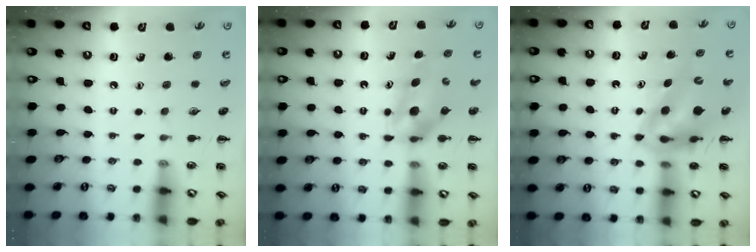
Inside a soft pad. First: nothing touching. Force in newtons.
{"total": 5.8, "press": 5.8, "slide": 0.7}
{"total": 10.6, "press": 10.1, "slide": 3.1}